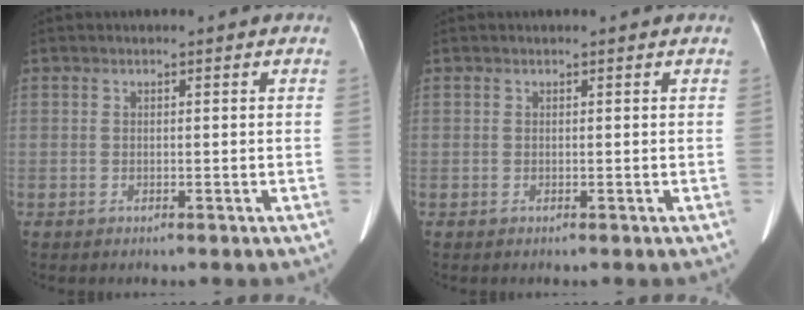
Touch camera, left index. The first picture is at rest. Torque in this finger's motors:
{"motor_torque": [0.00, 0.00, 0.00, 0.00]}